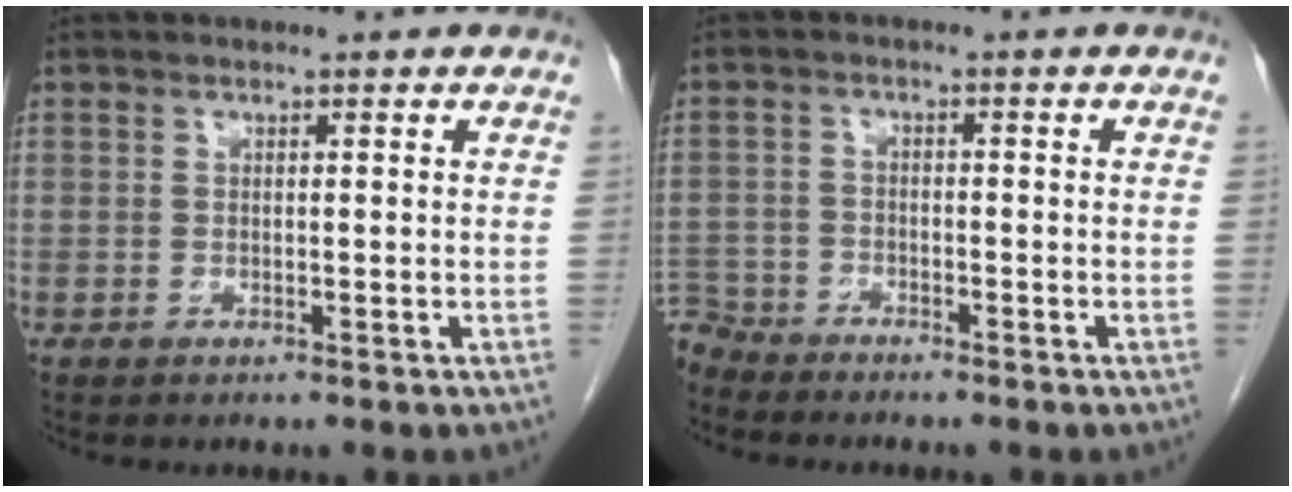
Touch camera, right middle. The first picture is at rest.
{"total": 4.7, "force": [-4.5, 1.2, -0.2], "torque": [0.005, -0.010, -0.089]}